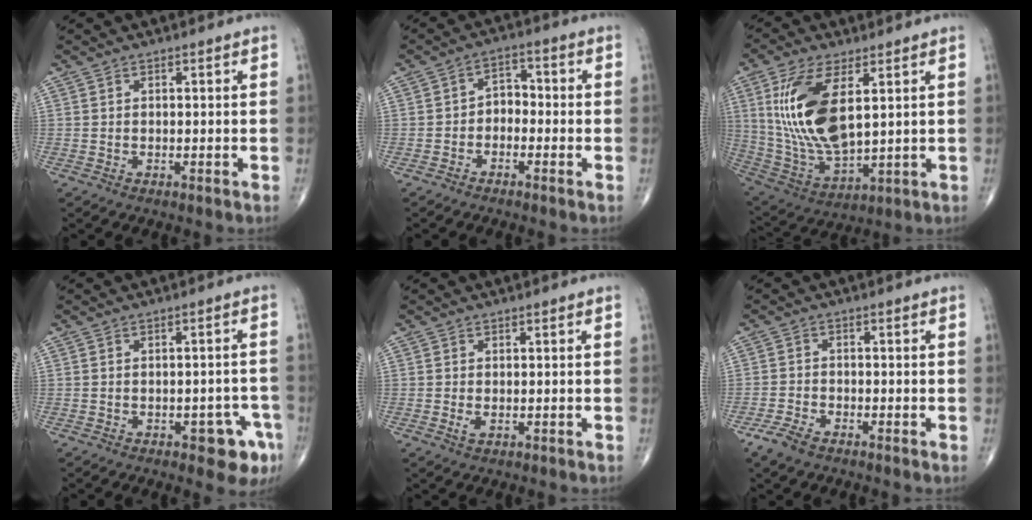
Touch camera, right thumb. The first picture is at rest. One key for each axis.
{"total": 4.1, "fx": -1.4, "fy": 2.9, "fz": 2.5, "tx": -0.021, "ty": 0.028, "tz": -0.036}
{"total": 17.7, "fx": 4.6, "fy": 7.9, "fz": 15.1, "tx": -0.306, "ty": -0.024, "tz": 0.102}
{"total": 6.3, "fx": -3.2, "fy": 2.9, "fz": 4.6, "tx": -0.027, "ty": 0.019, "tz": -0.035}
{"total": 1.1, "fx": -0.2, "fy": 0.6, "fz": 0.9, "tx": -0.018, "ty": -0.004, "tz": -0.003}
{"total": 3.9, "fx": -2.9, "fy": 1.6, "fz": 2.2, "tx": -0.052, "ty": 0.003, "tz": -0.055}